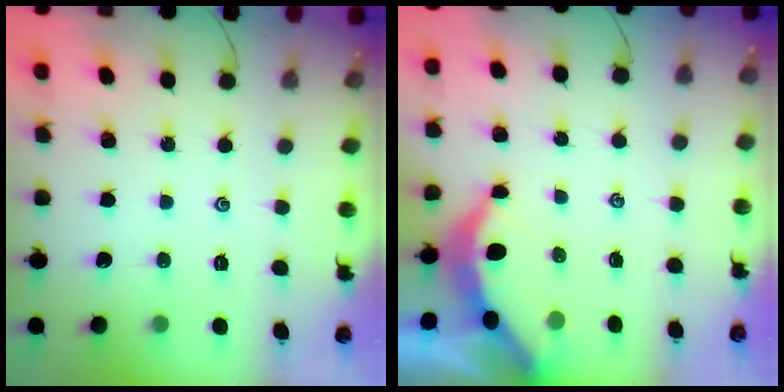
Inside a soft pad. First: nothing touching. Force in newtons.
{"total": 3.9, "press": 3.8, "slide": 0.5}